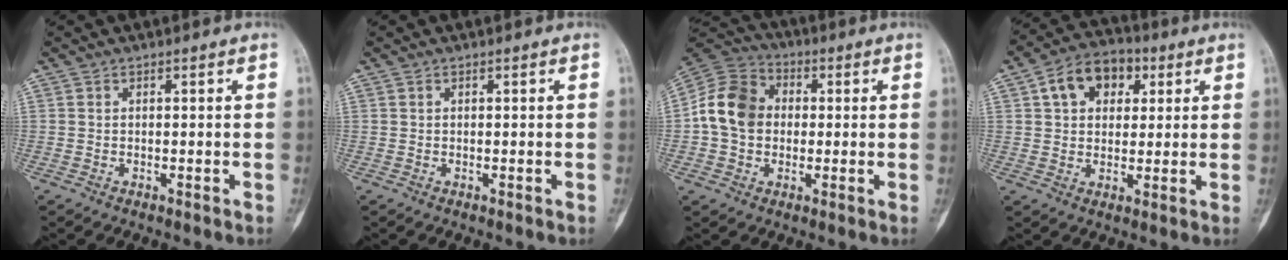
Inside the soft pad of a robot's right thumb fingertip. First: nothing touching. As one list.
[{"total": 0.0}, {"total": 11.9, "force": [0.2, 9.7, 6.9], "torque": [-0.113, 0.028, -0.008]}, {"total": 10.7, "force": [3.6, 7.7, 6.5], "torque": [-0.075, 0.007, 0.050]}]